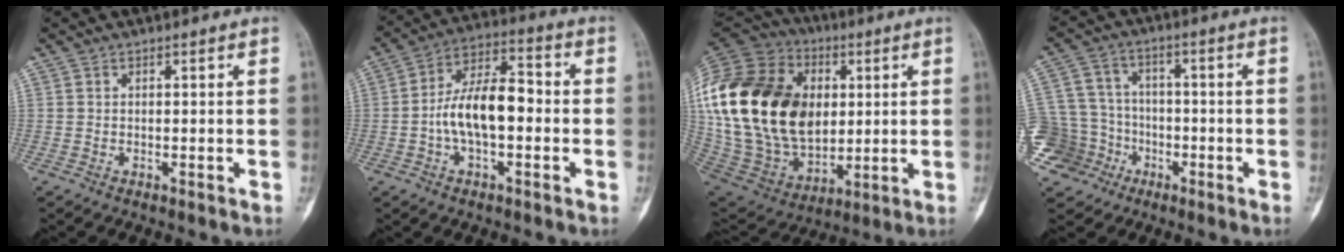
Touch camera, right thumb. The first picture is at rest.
{"total": 12.5, "force": [-1.7, 6.2, 10.7], "torque": [-0.186, 0.042, -0.038]}
{"total": 36.0, "force": [4.7, 24.6, 25.8], "torque": [-0.539, 0.022, 0.102]}
{"total": 14.5, "force": [-6.4, 12.3, 4.4], "torque": [-0.093, 0.043, -0.108]}